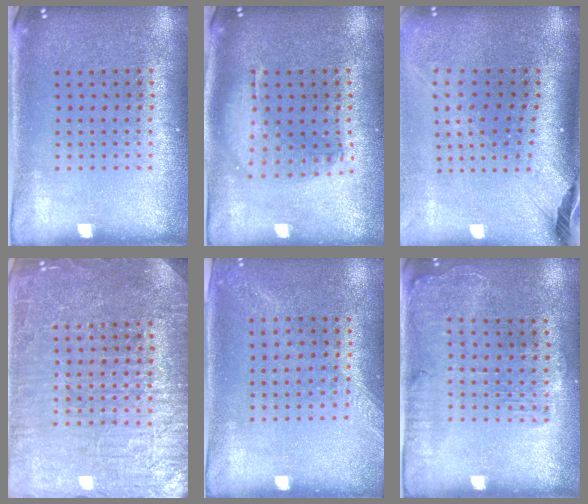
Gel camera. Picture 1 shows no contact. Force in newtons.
{"total": 1.6, "press": 1.4, "slide": 0.7}
{"total": 2.7, "press": 2.0, "slide": 1.8}
{"total": 7.2, "press": 7.1, "slide": 1.1}
{"total": 1.3, "press": 1.2, "slide": 0.5}
{"total": 1.6, "press": 1.5, "slide": 0.5}